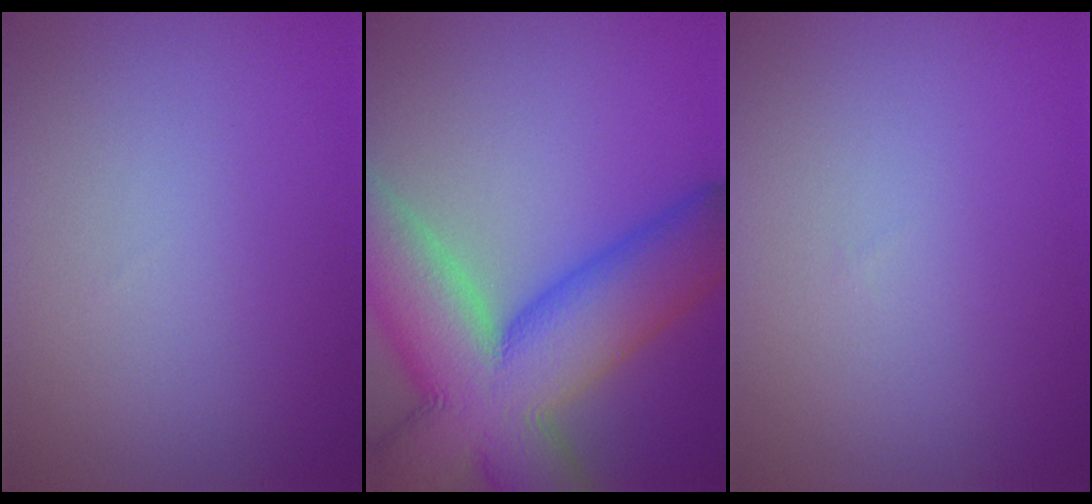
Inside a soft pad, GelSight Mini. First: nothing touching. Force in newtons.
{"total": 15.6, "press": 15.6, "slide": 0.9}
{"total": 0.0}